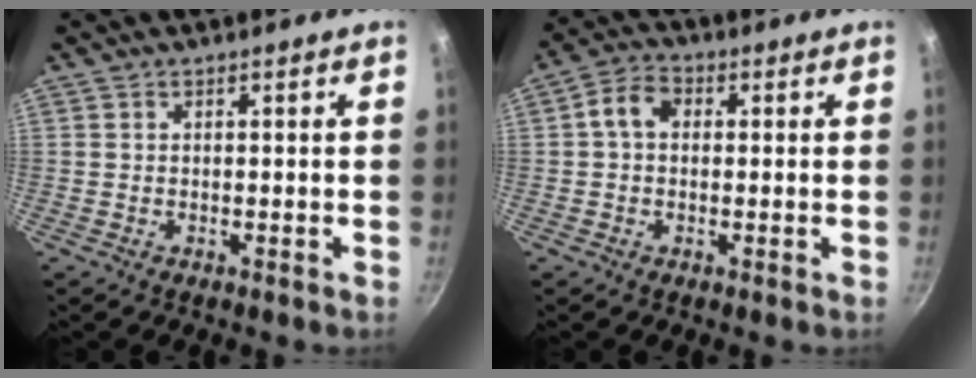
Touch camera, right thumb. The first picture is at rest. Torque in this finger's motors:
{"motor_torque": [-0.61, 1.17, 0.20, 0.03, 0.36]}